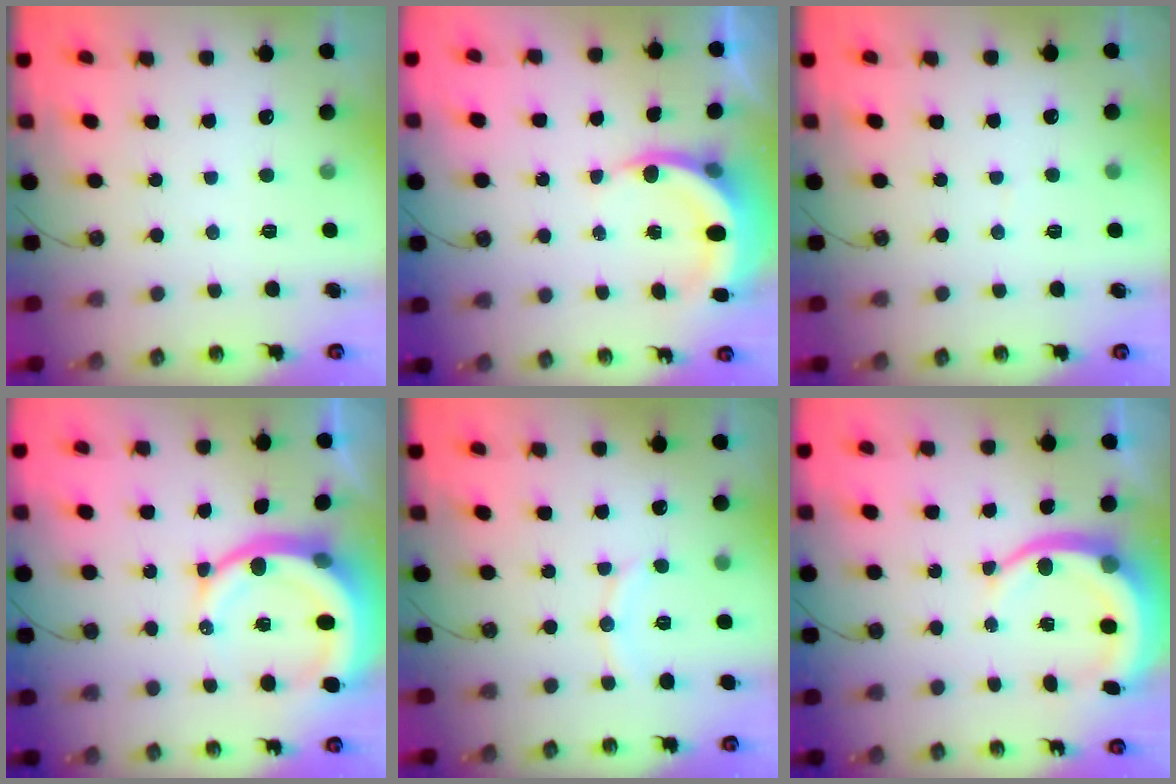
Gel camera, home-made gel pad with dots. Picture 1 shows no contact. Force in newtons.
{"total": 6.3, "press": 6.1, "slide": 1.4}
{"total": 1.9, "press": 1.9, "slide": 0.2}
{"total": 13.9, "press": 13.8, "slide": 1.8}
{"total": 6.5, "press": 6.5, "slide": 0.7}
{"total": 10.0, "press": 9.9, "slide": 1.2}